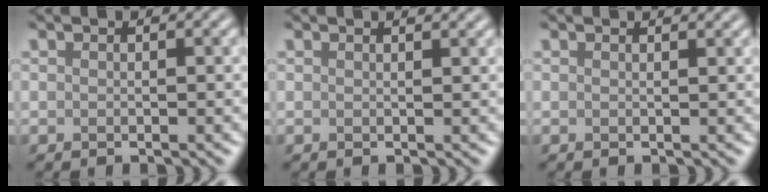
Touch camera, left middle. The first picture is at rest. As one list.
[{"total": 1.6, "force": [1.4, 0.4, 0.7], "torque": [-0.005, 0.001, 0.008]}, {"total": 1.3, "force": [1.2, 0.3, 0.5], "torque": [-0.003, 0.000, 0.009]}]